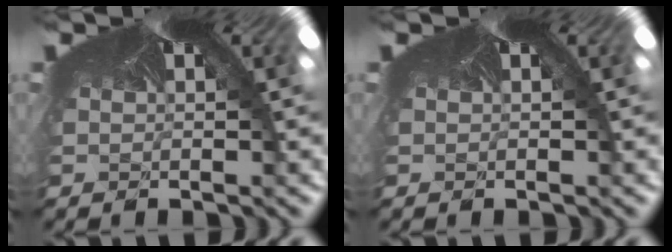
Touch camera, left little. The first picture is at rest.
{"total": 0.0}